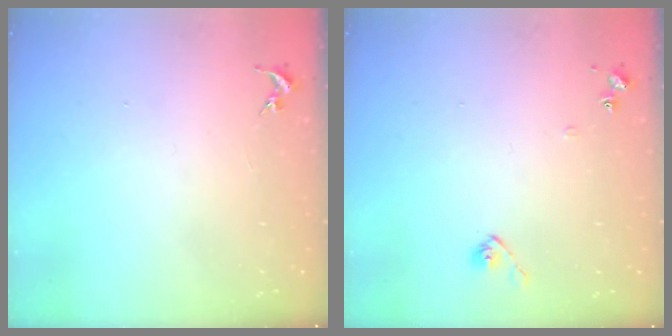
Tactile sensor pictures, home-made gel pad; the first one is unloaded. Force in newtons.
{"total": 5.4, "press": 5.4, "slide": 0.4}